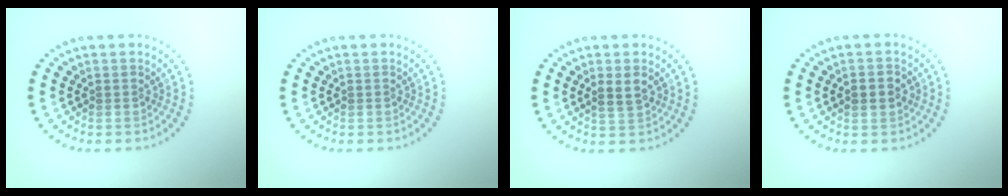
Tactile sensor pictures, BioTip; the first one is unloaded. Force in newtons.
{"total": 0.0}
{"total": 1.9, "press": 1.9, "slide": 0.3}
{"total": 2.4, "press": 2.4, "slide": 0.2}